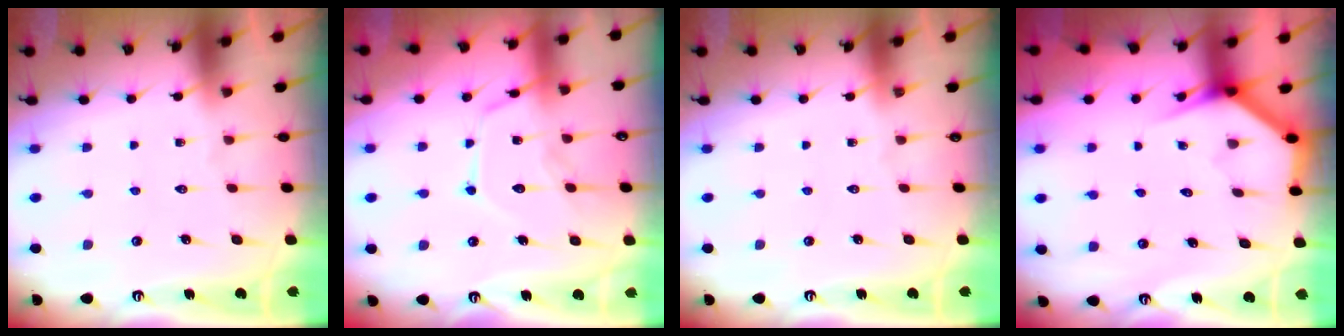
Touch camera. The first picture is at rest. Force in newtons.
{"total": 13.7, "press": 13.6, "slide": 1.2}
{"total": 0.0}
{"total": 3.6, "press": 3.6, "slide": 0.3}